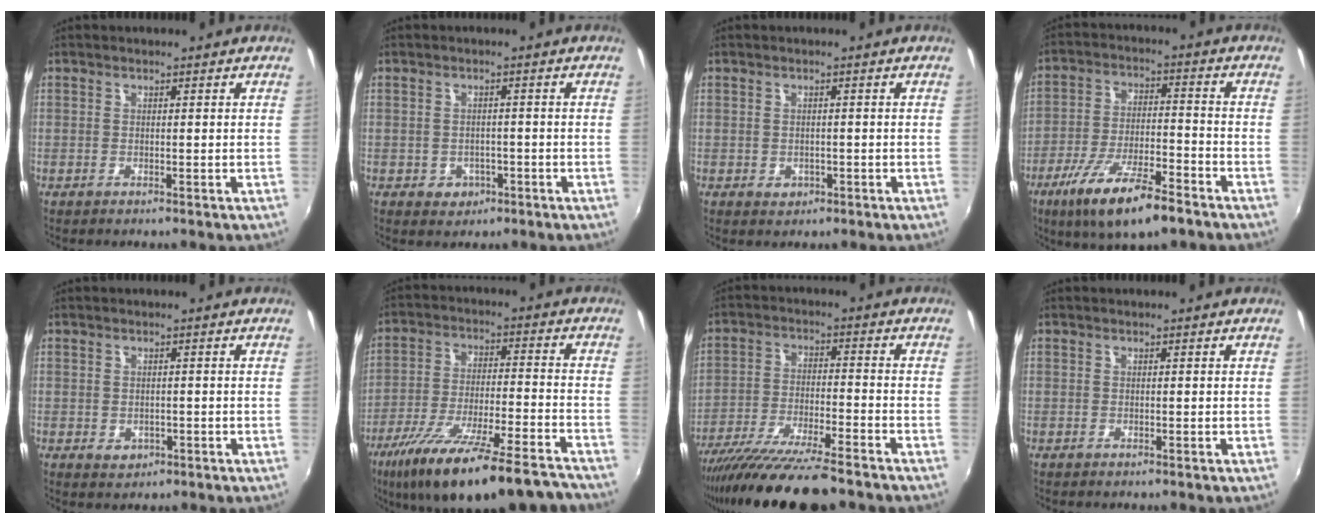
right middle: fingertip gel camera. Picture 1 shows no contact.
{"total": 3.8, "force": [-1.5, 3.3, 1.1], "torque": [-0.030, 0.003, -0.014]}
{"total": 2.2, "force": [-0.7, 1.8, 0.9], "torque": [-0.017, -0.002, -0.007]}
{"total": 15.0, "force": [-9.8, 3.6, 10.8], "torque": [-0.213, -0.034, -0.168]}
{"total": 2.5, "force": [-0.7, 2.1, 1.2], "torque": [-0.022, -0.002, -0.006]}
{"total": 23.4, "force": [-18.7, 4.2, 13.5], "torque": [-0.240, -0.050, -0.285]}
{"total": 16.5, "force": [-13.8, 1.5, 8.9], "torque": [-0.177, -0.043, -0.232]}
{"total": 0.0}